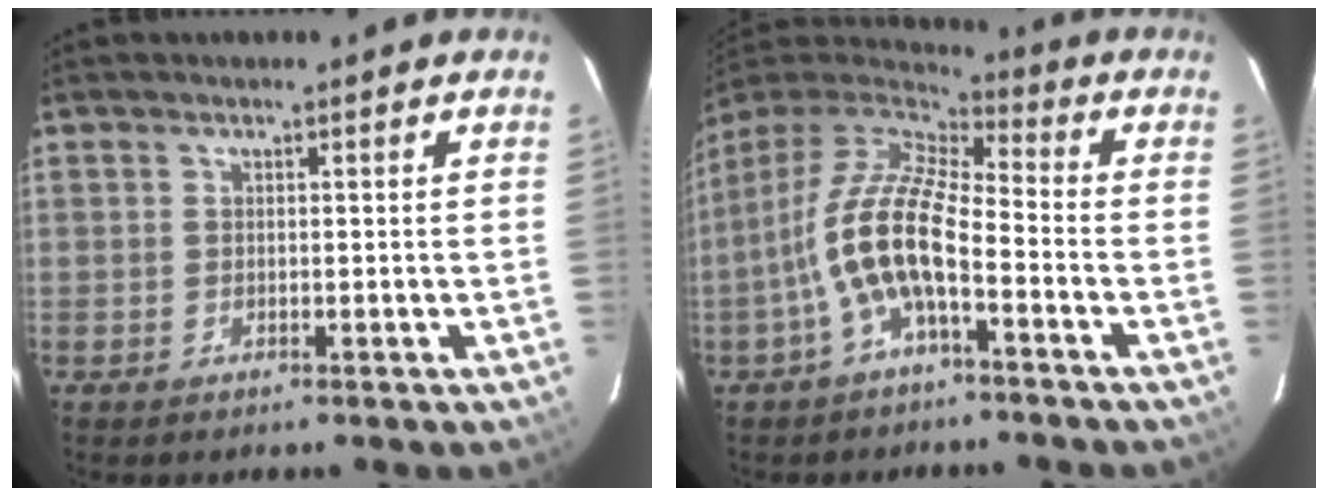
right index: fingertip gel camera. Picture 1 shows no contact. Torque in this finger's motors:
{"motor_torque": [1.31, -0.83, 1.05, 0.21]}